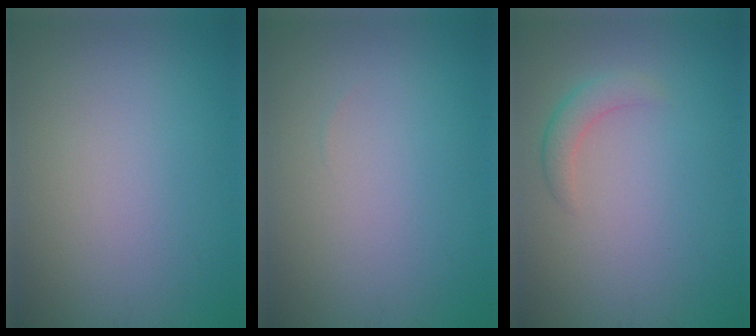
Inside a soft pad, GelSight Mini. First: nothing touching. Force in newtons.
{"total": 0.0}
{"total": 2.0, "press": 2.0, "slide": 0.1}